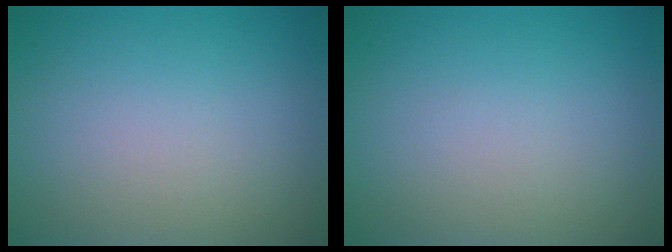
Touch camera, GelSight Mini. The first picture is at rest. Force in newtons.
{"total": 0.0}